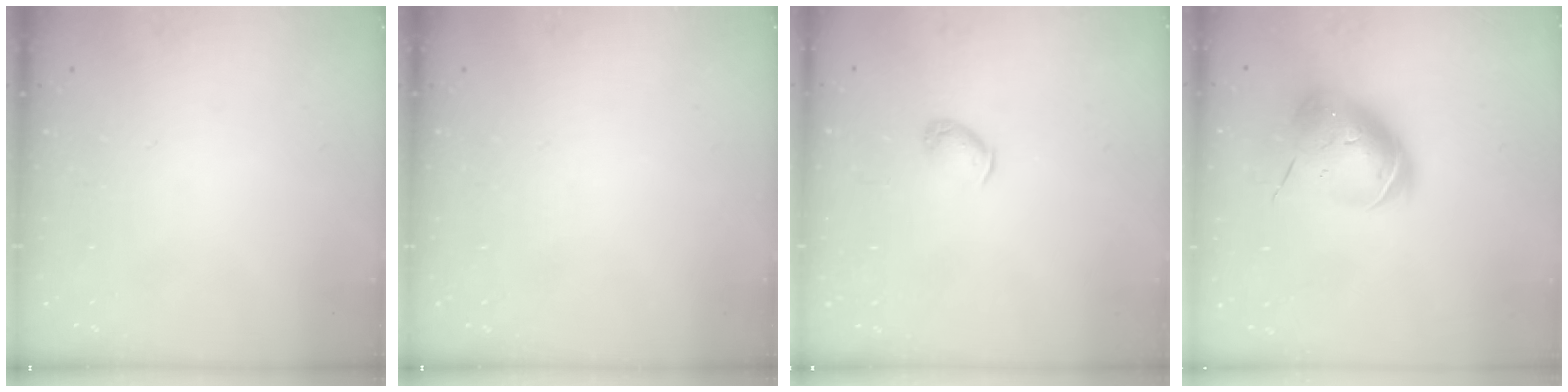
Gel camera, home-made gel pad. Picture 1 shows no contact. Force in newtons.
{"total": 0.0}
{"total": 4.5, "press": 4.4, "slide": 0.7}
{"total": 10.9, "press": 10.8, "slide": 1.8}